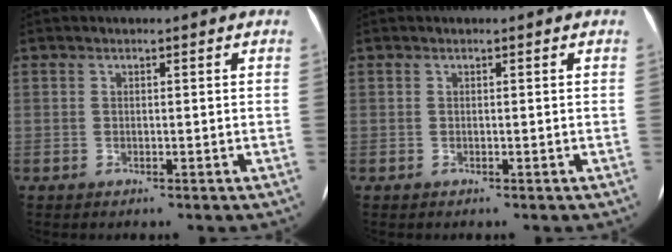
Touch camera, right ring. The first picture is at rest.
{"total": 0.0}